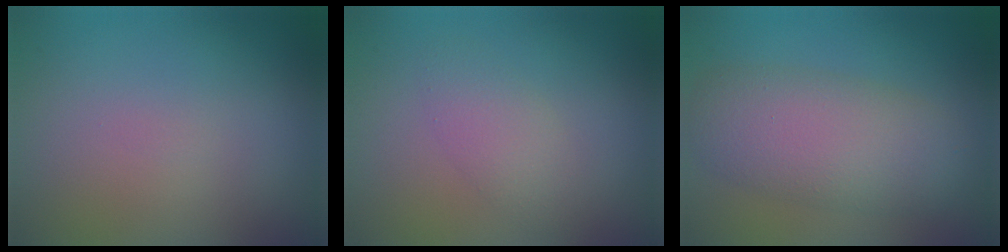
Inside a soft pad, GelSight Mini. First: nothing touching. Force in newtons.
{"total": 2.5, "press": 2.5, "slide": 0.2}
{"total": 6.4, "press": 6.4, "slide": 0.5}